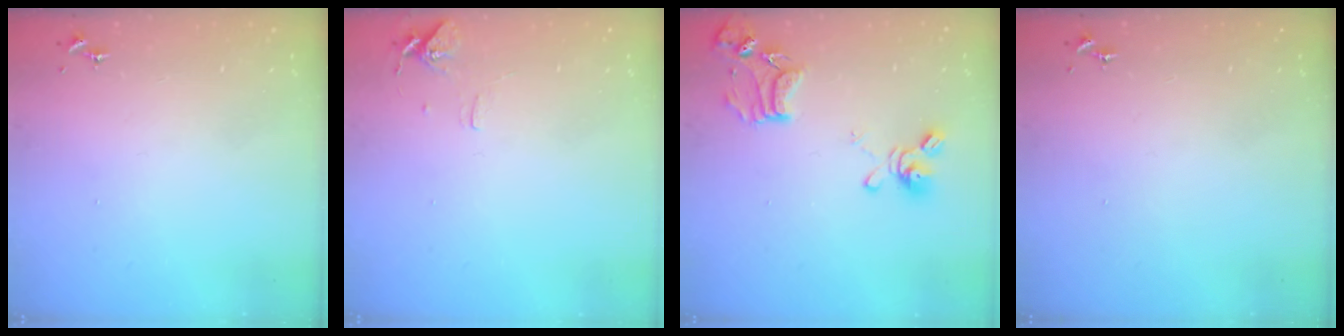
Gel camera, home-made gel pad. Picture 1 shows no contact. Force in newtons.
{"total": 7.4, "press": 7.4, "slide": 0.6}
{"total": 14.6, "press": 14.6, "slide": 1.4}
{"total": 0.0}